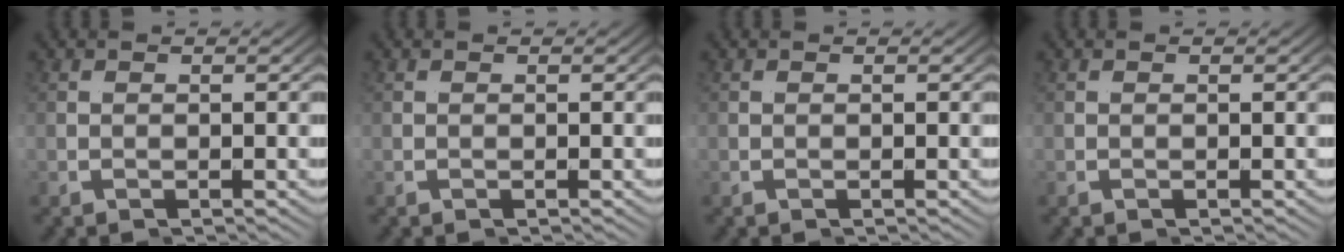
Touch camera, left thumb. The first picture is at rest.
{"total": 0.0}
{"total": 0.0}
{"total": 0.0}